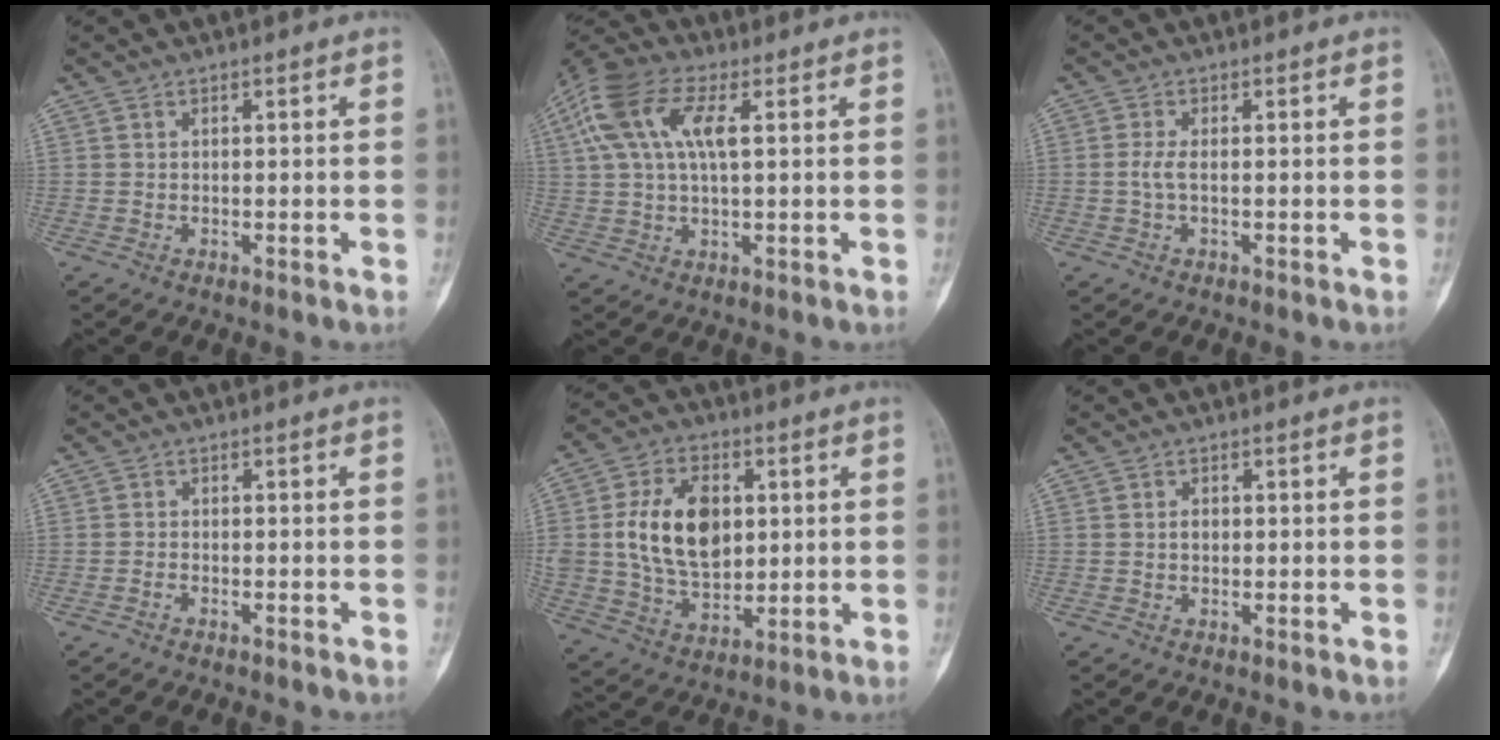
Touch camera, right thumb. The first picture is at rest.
{"total": 13.4, "force": [4.3, 5.5, 11.4], "torque": [-0.252, 0.026, 0.078]}
{"total": 2.0, "force": [-0.1, 0.6, 1.9], "torque": [-0.051, -0.002, -0.003]}
{"total": 0.9, "force": [-0.7, 0.3, 0.3], "torque": [-0.010, 0.007, -0.015]}
{"total": 16.0, "force": [2.6, 10.5, 11.7], "torque": [-0.181, -0.008, 0.053]}
{"total": 1.1, "force": [0.0, 0.8, 0.8], "torque": [-0.010, 0.002, -0.001]}